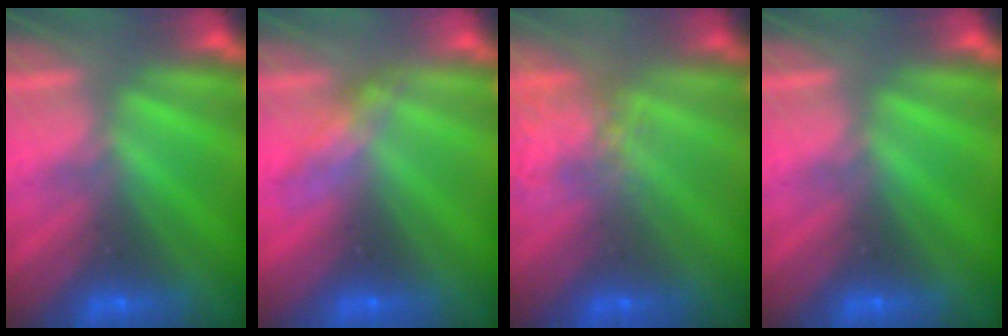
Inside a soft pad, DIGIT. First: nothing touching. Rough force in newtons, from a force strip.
{"total": 2.7}
{"total": 4.6}
{"total": 0.0}